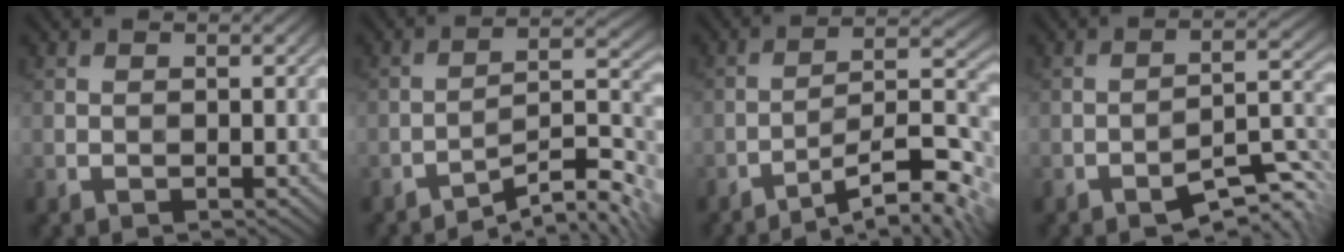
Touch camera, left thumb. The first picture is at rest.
{"total": 9.4, "force": [-6.6, 1.8, 6.4], "torque": [-0.100, 0.010, -0.111]}
{"total": 11.9, "force": [-8.3, 2.3, 8.2], "torque": [-0.132, 0.007, -0.127]}
{"total": 6.7, "force": [-4.7, 1.5, 4.7], "torque": [-0.066, 0.009, -0.073]}